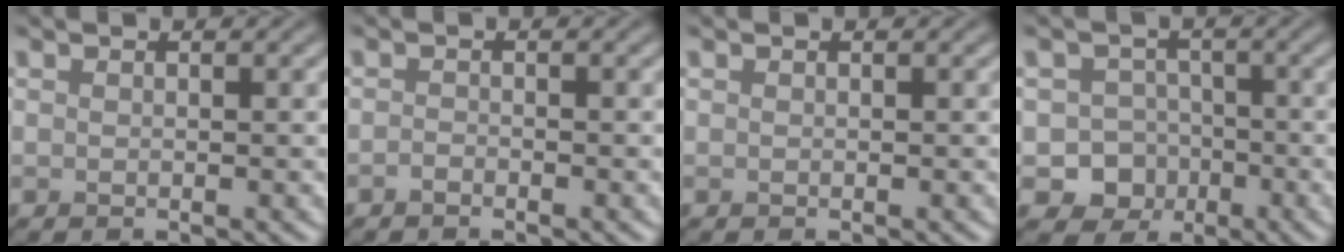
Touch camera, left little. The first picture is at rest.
{"total": 0.6, "force": [-0.5, 0.2, 0.3], "torque": [-0.006, -0.001, -0.011]}
{"total": 0.0}
{"total": 5.9, "force": [-2.4, 5.2, 1.3], "torque": [0.011, -0.007, -0.059]}